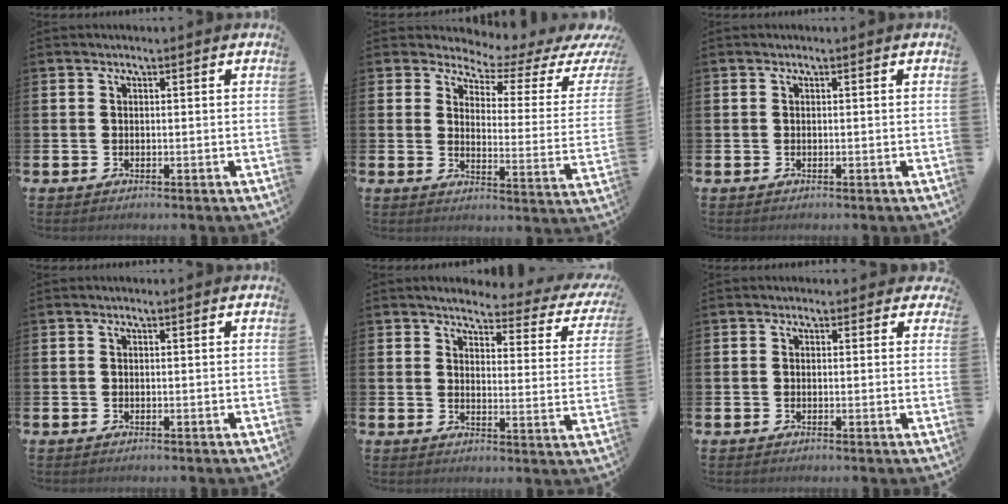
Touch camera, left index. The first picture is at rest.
{"total": 4.6, "force": [4.4, 1.1, 1.1], "torque": [-0.034, -0.043, 0.066]}
{"total": 0.0}
{"total": 0.0}
{"total": 3.6, "force": [3.2, 1.1, 1.4], "torque": [-0.031, -0.027, 0.044]}
{"total": 0.8, "force": [0.4, 0.7, 0.1], "torque": [0.000, 0.010, 0.006]}